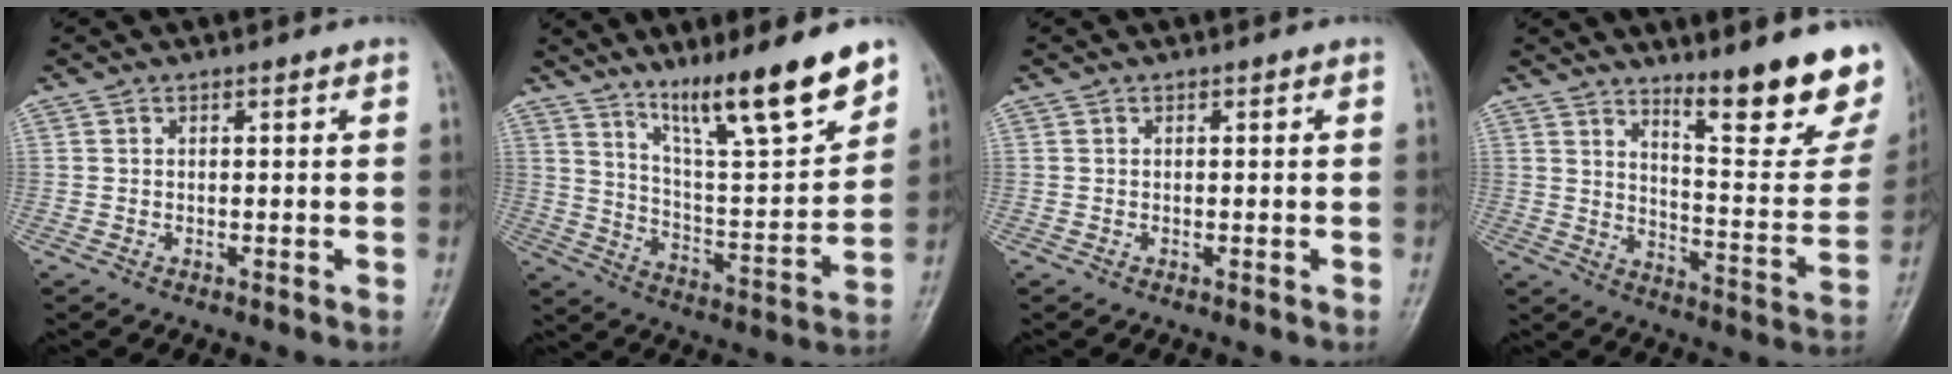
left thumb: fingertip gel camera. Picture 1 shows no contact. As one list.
[{"total": 17.3, "force": [12.3, 2.6, 11.9], "torque": [-0.169, -0.077, 0.212]}, {"total": 0.0}, {"total": 18.9, "force": [12.9, 4.1, 13.2], "torque": [-0.141, -0.099, 0.186]}]